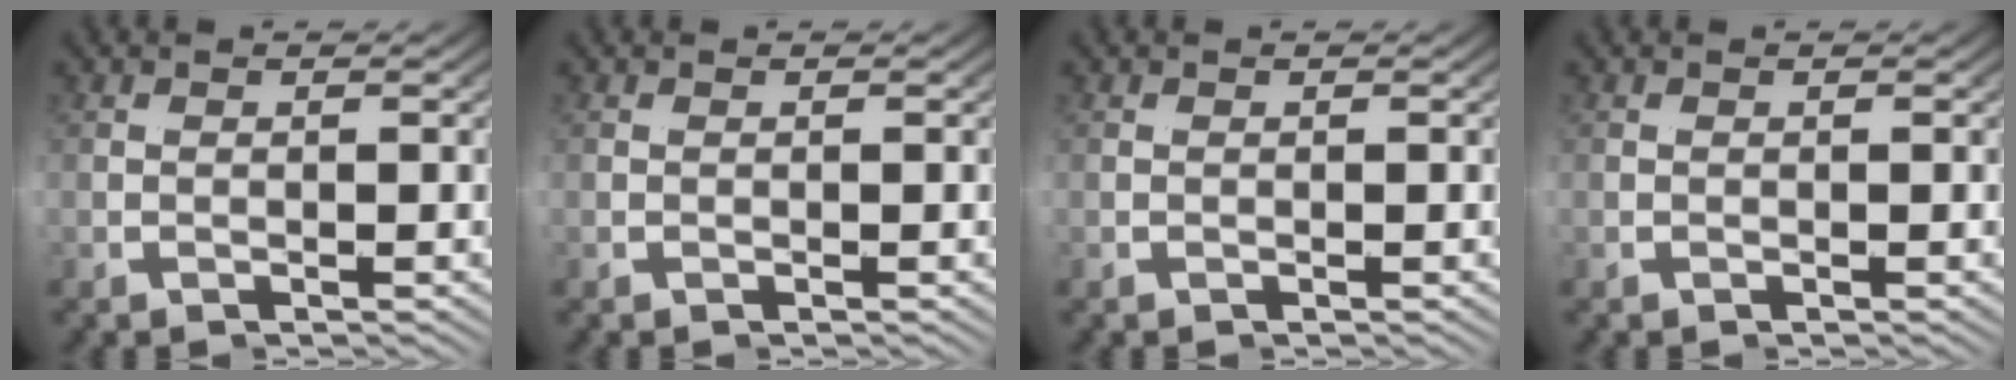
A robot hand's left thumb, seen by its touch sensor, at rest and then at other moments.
{"total": 0.0}
{"total": 0.0}
{"total": 0.0}